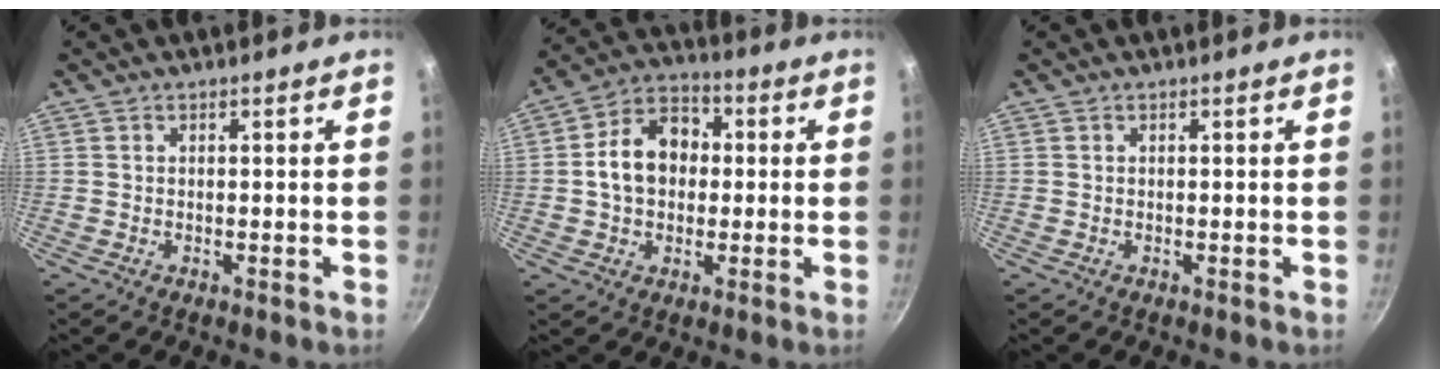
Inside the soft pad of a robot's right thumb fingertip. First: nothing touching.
{"total": 11.8, "force": [0.5, 8.8, 7.7], "torque": [-0.098, 0.029, -0.007]}
{"total": 0.0}